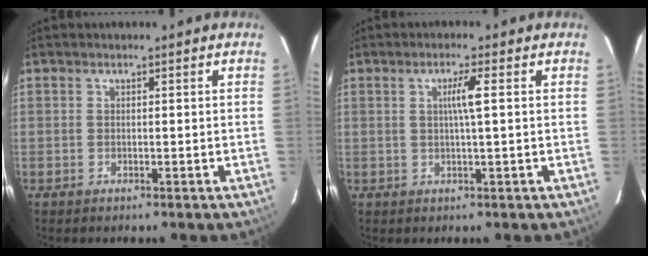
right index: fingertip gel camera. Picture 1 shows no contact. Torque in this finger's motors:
{"motor_torque": [0.24, 0.03, 0.06, 0.06]}